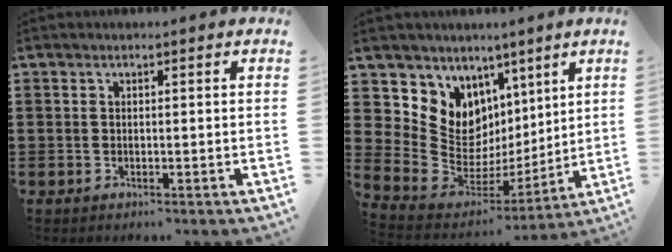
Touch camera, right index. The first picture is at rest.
{"total": 9.4, "force": [4.1, 8.4, 1.6], "torque": [-0.077, -0.052, 0.087]}